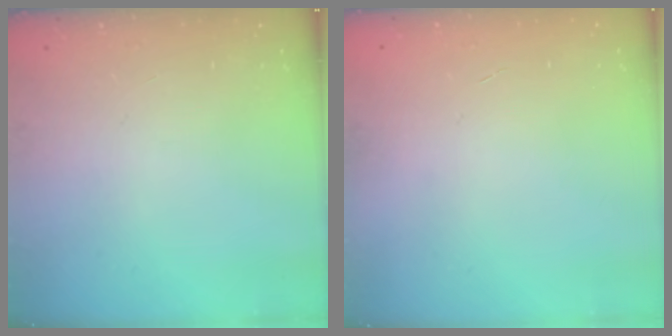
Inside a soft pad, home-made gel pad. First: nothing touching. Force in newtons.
{"total": 0.0}